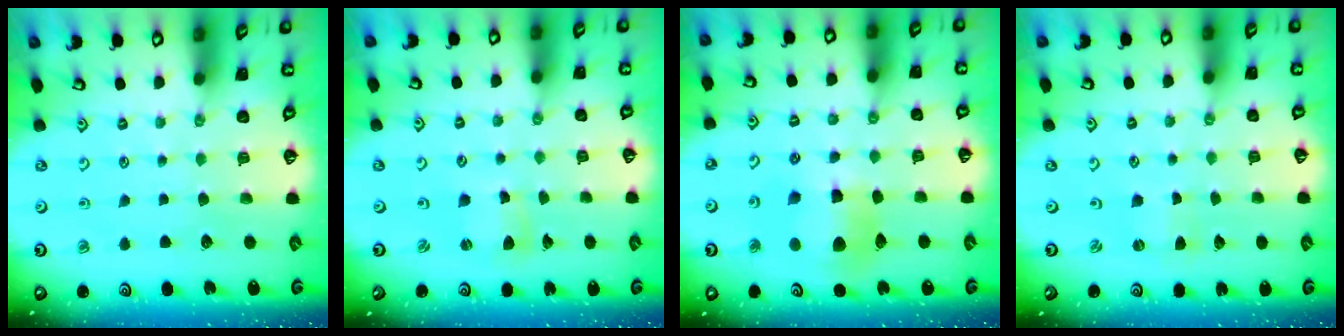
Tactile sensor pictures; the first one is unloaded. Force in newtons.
{"total": 4.2, "press": 4.1, "slide": 0.4}
{"total": 12.1, "press": 11.9, "slide": 1.8}
{"total": 1.9, "press": 1.9, "slide": 0.2}